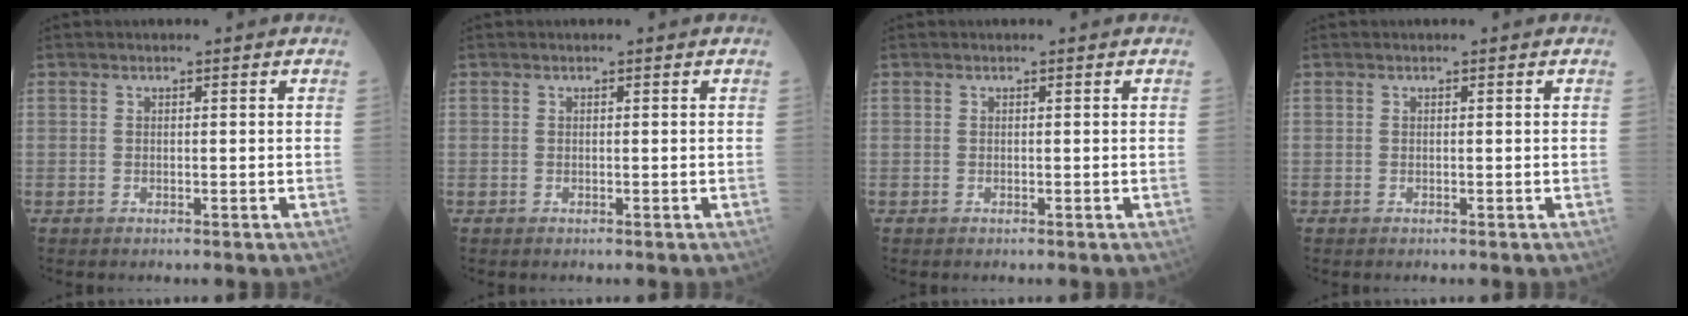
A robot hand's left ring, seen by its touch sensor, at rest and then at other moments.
{"total": 0.0}
{"total": 0.0}
{"total": 0.0}